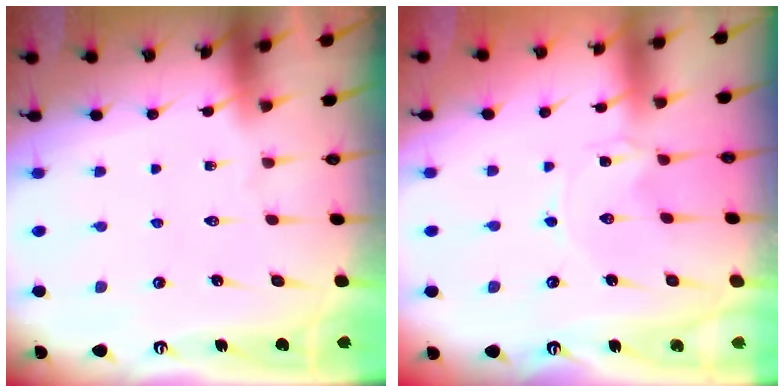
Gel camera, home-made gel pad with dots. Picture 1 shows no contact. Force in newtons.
{"total": 0.0}